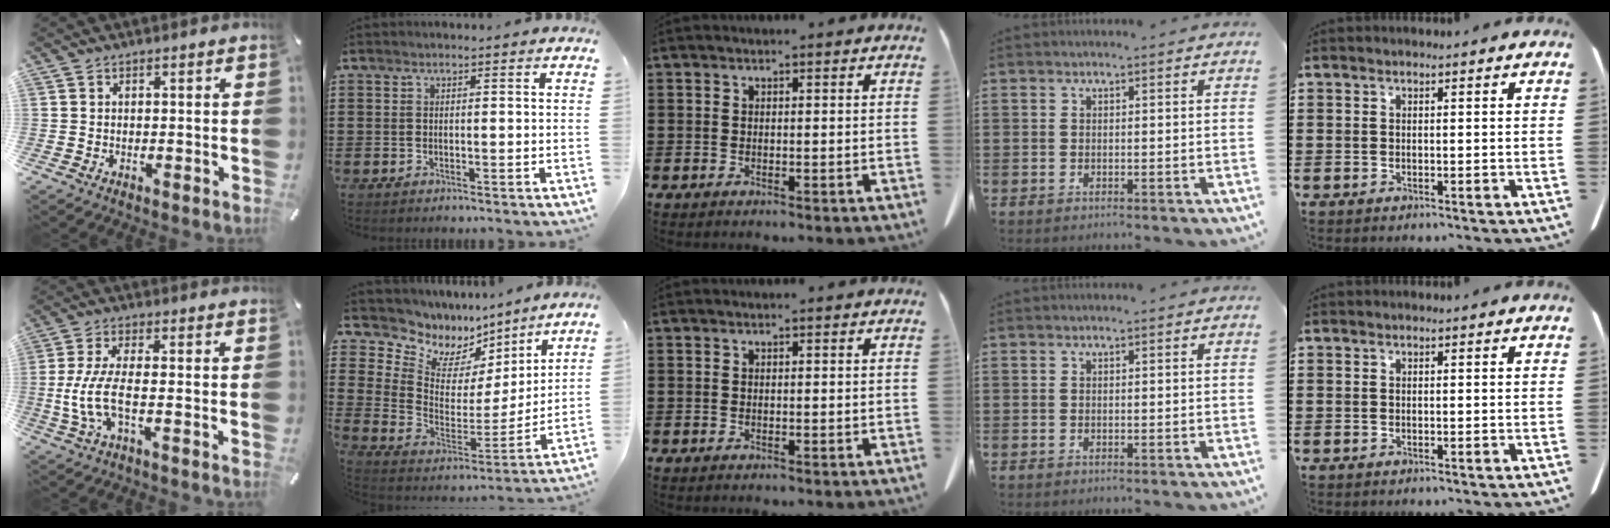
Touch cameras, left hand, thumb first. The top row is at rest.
{"thumb": {"total": 8.5, "force": [-1.5, 2.7, 8.0], "torque": [-0.174, -0.016, -0.028]}, "index": {"total": 6.3, "force": [5.0, 3.8, 0.3], "torque": [-0.051, -0.046, 0.088]}}